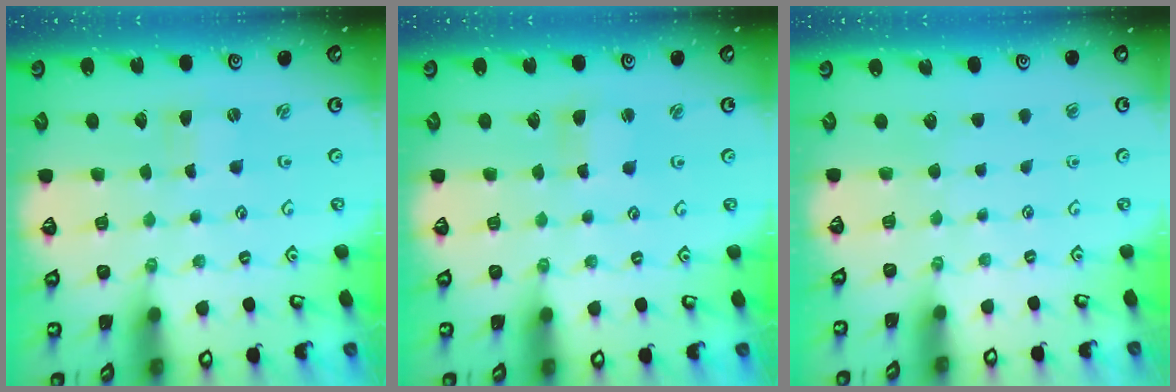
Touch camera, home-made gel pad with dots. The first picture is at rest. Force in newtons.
{"total": 1.8, "press": 1.8, "slide": 0.3}
{"total": 0.0}